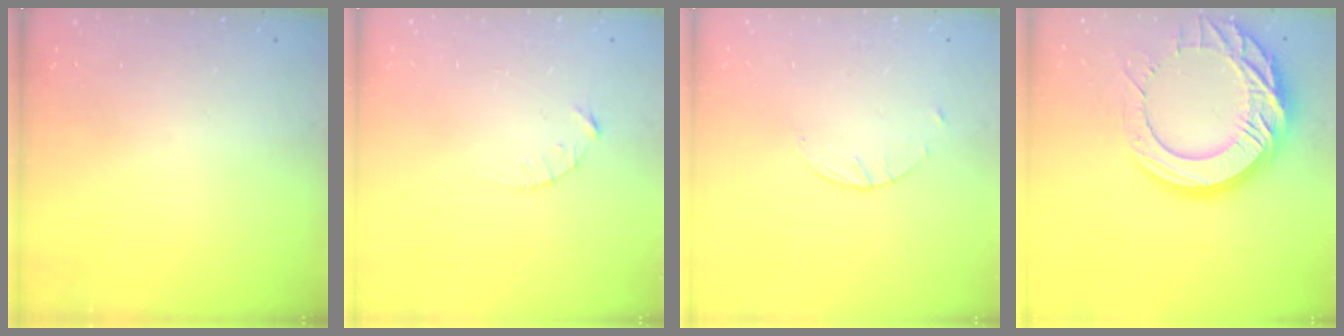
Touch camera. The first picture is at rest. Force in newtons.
{"total": 2.1, "press": 2.1, "slide": 0.3}
{"total": 1.7, "press": 1.7, "slide": 0.3}
{"total": 22.6, "press": 22.5, "slide": 2.2}